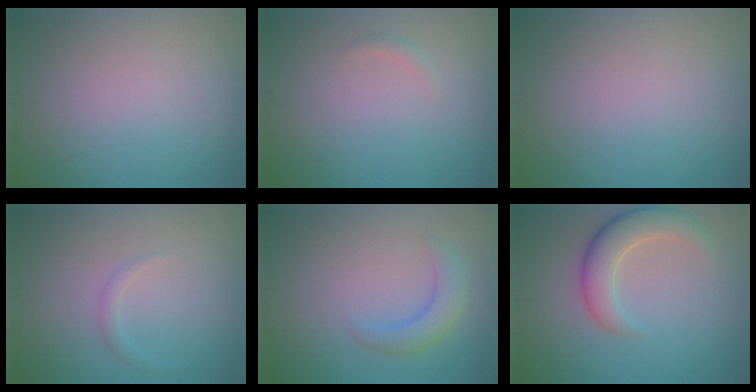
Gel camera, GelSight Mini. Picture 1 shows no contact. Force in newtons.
{"total": 0.7, "press": 0.7, "slide": 0.1}
{"total": 0.0}
{"total": 1.0, "press": 1.0, "slide": 0.1}
{"total": 2.7, "press": 2.7, "slide": 0.1}
{"total": 4.8, "press": 4.8, "slide": 0.4}